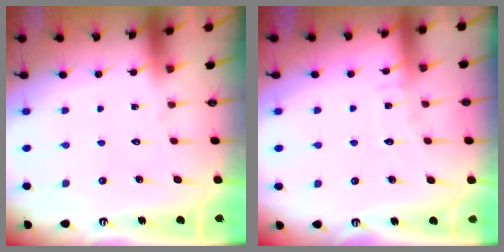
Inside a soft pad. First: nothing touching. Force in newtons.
{"total": 5.1, "press": 5.0, "slide": 0.5}